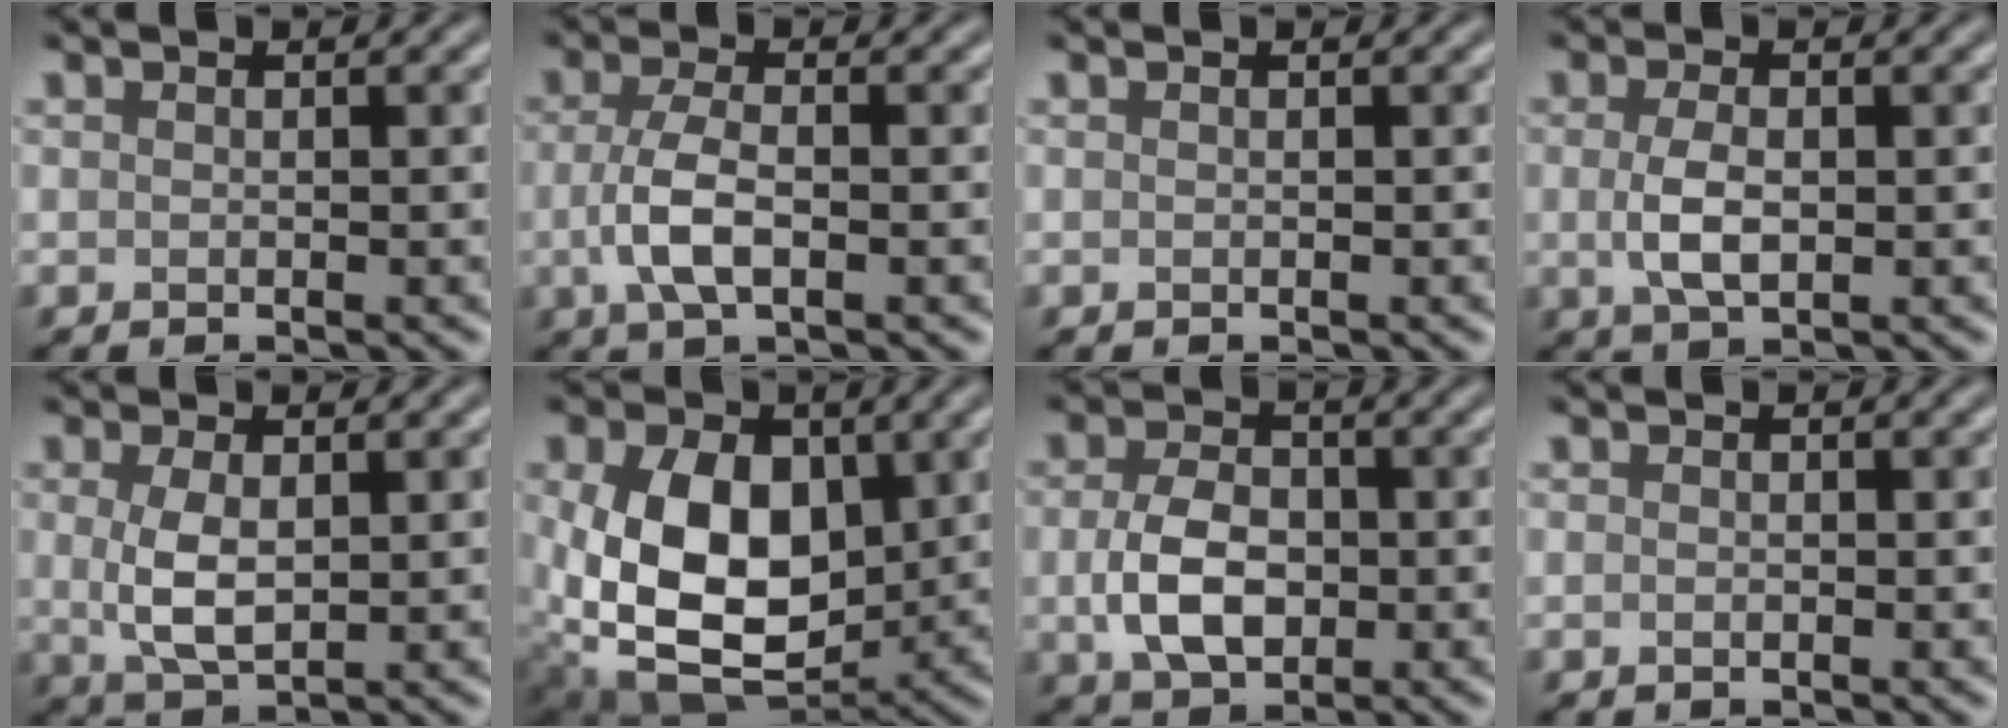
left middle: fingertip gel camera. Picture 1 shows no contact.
{"total": 3.7, "force": [-0.6, 1.4, 3.3], "torque": [-0.076, -0.001, -0.015]}
{"total": 0.0}
{"total": 2.9, "force": [-0.1, 1.3, 2.6], "torque": [-0.059, -0.003, 0.000]}
{"total": 3.6, "force": [0.4, 1.7, 3.1], "torque": [-0.072, -0.001, 0.012]}
{"total": 12.1, "force": [0.7, 8.3, 8.9], "torque": [-0.180, -0.017, 0.025]}
{"total": 4.9, "force": [-0.5, 3.3, 3.6], "torque": [-0.078, -0.004, -0.009]}
{"total": 0.0}